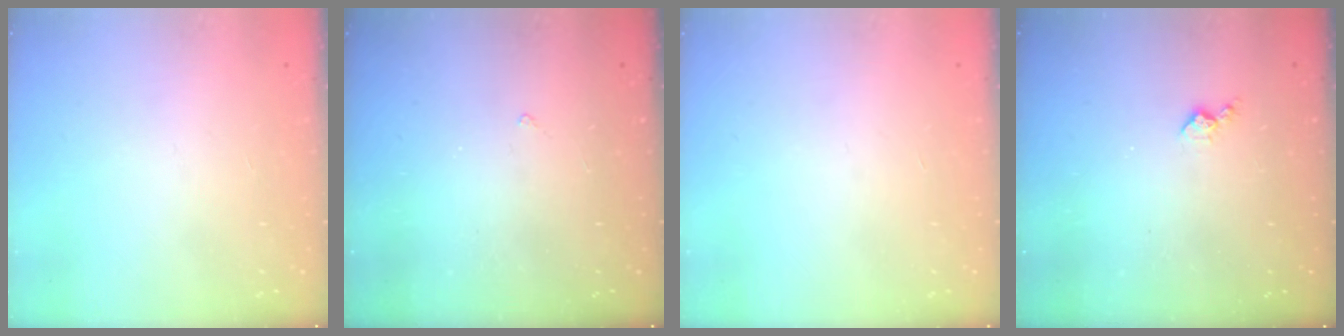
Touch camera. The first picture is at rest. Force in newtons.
{"total": 2.0, "press": 1.9, "slide": 0.3}
{"total": 0.0}
{"total": 4.0, "press": 3.9, "slide": 0.7}